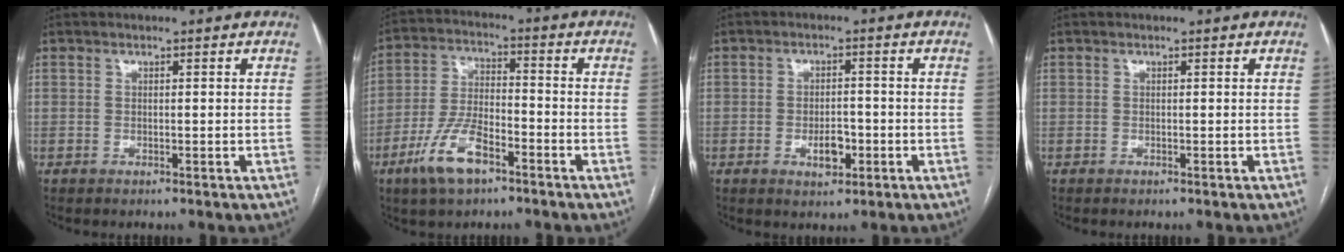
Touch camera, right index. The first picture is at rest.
{"total": 9.7, "force": [-5.4, 3.5, 7.2], "torque": [-0.158, 0.001, -0.099]}
{"total": 4.2, "force": [-1.5, 2.1, 3.3], "torque": [-0.053, 0.002, -0.018]}
{"total": 0.0}